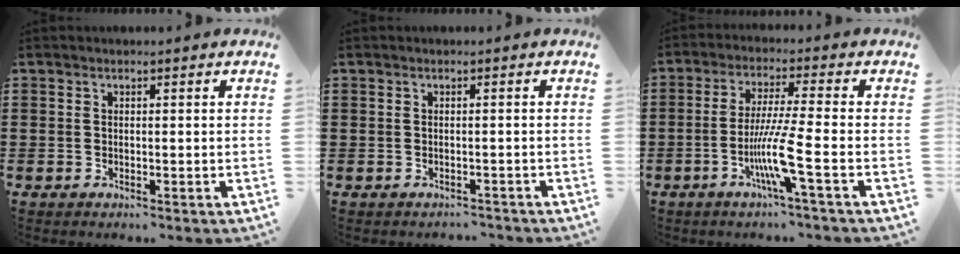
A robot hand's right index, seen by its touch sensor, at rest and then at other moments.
{"total": 0.8, "force": [-0.8, 0.4, -0.1], "torque": [-0.002, 0.003, -0.018]}
{"total": 8.2, "force": [-3.0, -0.3, 7.6], "torque": [-0.154, -0.019, -0.061]}